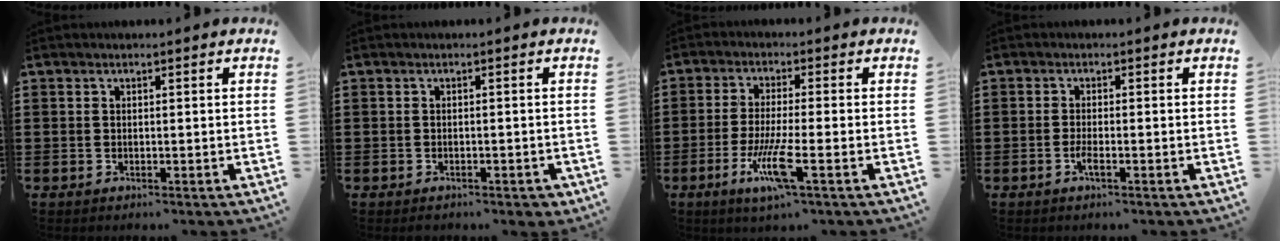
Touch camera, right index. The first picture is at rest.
{"total": 0.8, "force": [-0.6, 0.5, 0.2], "torque": [-0.008, -0.001, -0.014]}
{"total": 7.9, "force": [-3.2, 0.8, 7.1], "torque": [-0.146, -0.018, -0.061]}
{"total": 1.6, "force": [-0.9, 0.2, 1.3], "torque": [-0.039, -0.006, -0.021]}